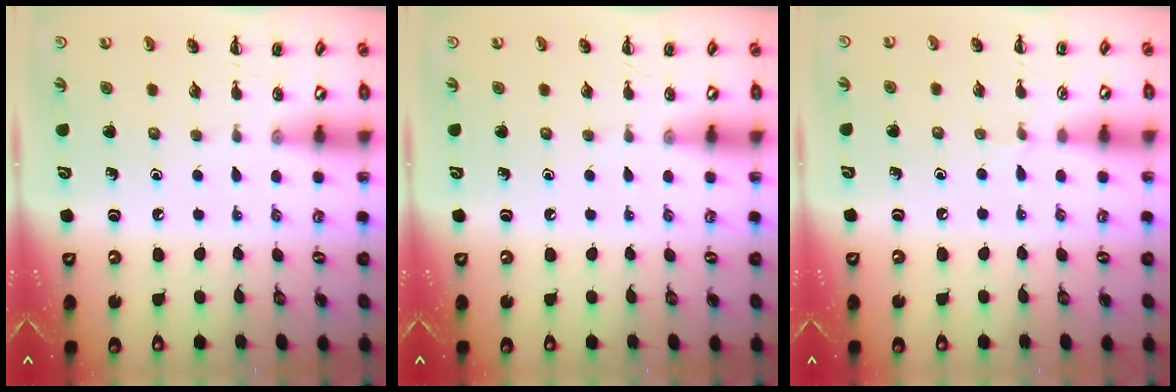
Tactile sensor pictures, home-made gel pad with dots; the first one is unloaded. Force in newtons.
{"total": 0.0}
{"total": 3.0, "press": 2.8, "slide": 1.2}